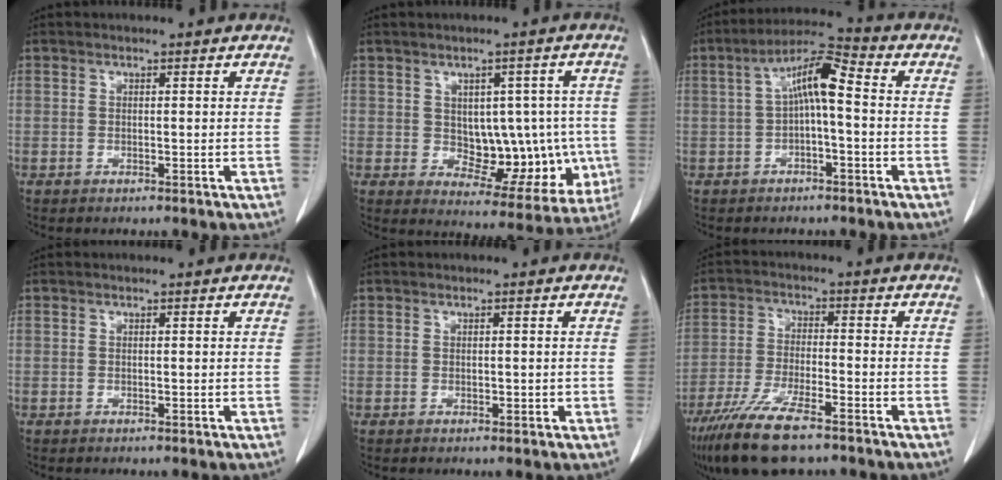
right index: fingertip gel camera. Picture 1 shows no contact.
{"total": 11.9, "force": [-0.6, 6.9, 9.6], "torque": [-0.106, 0.019, 0.019]}
{"total": 7.9, "force": [0.3, 1.6, 7.7], "torque": [-0.141, 0.033, 0.001]}
{"total": 0.0}
{"total": 0.9, "force": [-0.1, 0.6, 0.7], "torque": [-0.007, 0.000, 0.000]}
{"total": 11.8, "force": [-8.5, 2.4, 7.9], "torque": [-0.150, -0.027, -0.149]}